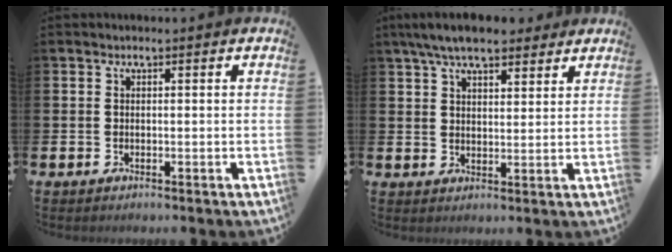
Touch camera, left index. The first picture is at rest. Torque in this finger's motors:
{"motor_torque": [1.38, -0.76, 0.22, 0.21]}